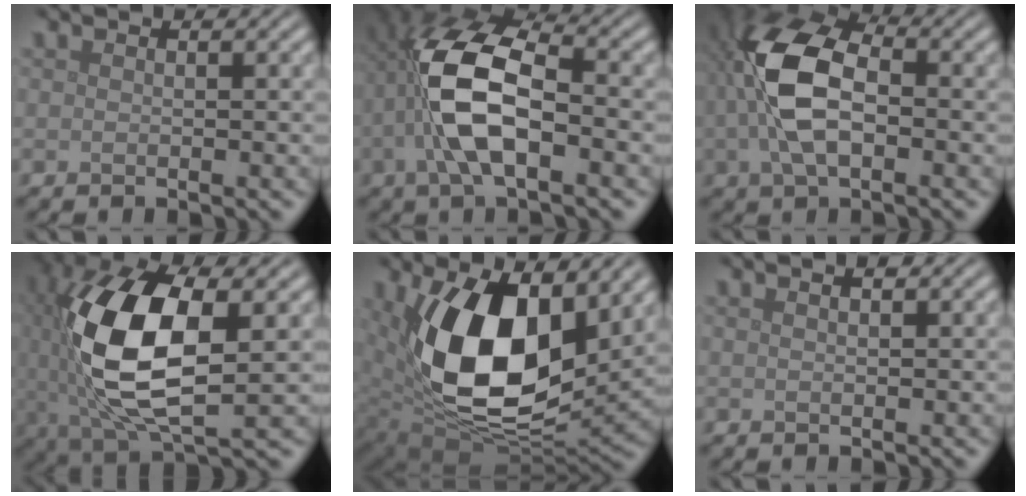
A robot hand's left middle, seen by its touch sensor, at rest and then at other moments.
{"total": 9.8, "force": [-1.4, 4.4, 8.6], "torque": [-0.174, 0.016, -0.030]}
{"total": 8.7, "force": [-0.4, 4.7, 7.2], "torque": [-0.158, 0.014, -0.014]}
{"total": 12.4, "force": [0.9, 5.4, 11.2], "torque": [-0.220, 0.002, 0.018]}
{"total": 14.1, "force": [3.1, 8.5, 10.8], "torque": [-0.191, -0.030, 0.062]}
{"total": 0.7, "force": [0.4, 0.2, 0.6], "torque": [-0.010, 0.003, 0.007]}